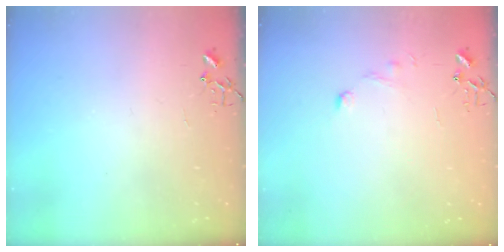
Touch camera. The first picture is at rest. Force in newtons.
{"total": 6.1, "press": 6.0, "slide": 0.6}